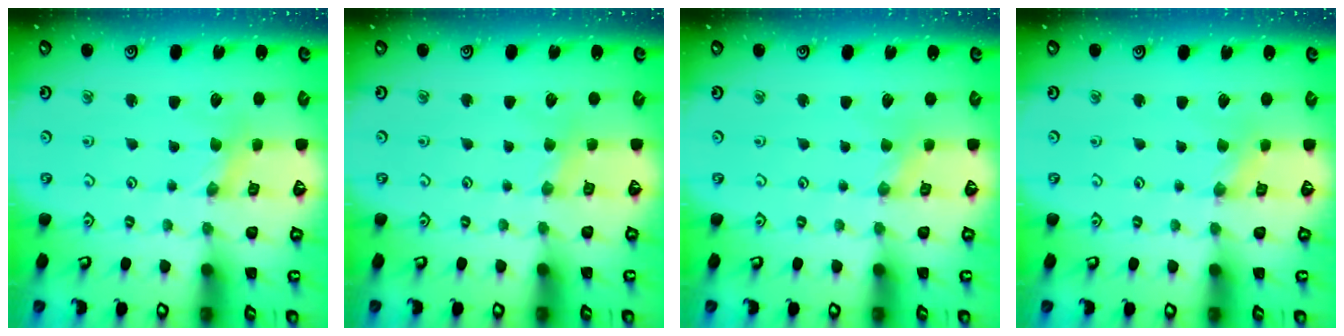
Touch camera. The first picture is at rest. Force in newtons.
{"total": 2.2, "press": 2.1, "slide": 0.4}
{"total": 0.0}
{"total": 0.8, "press": 0.8, "slide": 0.2}